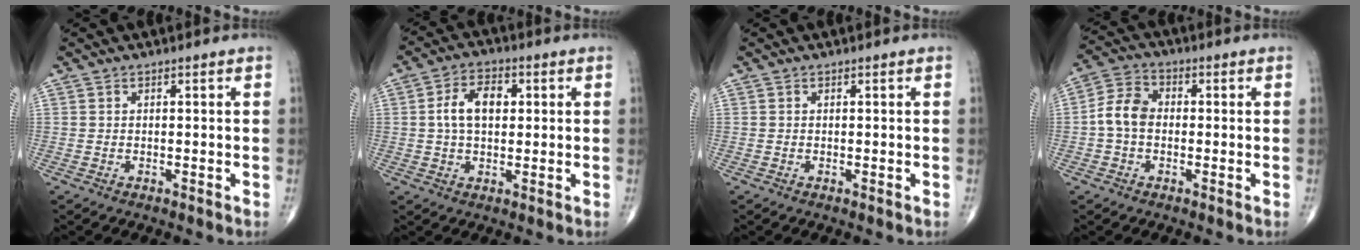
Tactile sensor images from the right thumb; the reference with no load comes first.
{"total": 7.8, "force": [1.2, 4.8, 6.0], "torque": [-0.101, 0.014, 0.015]}
{"total": 0.0}
{"total": 6.7, "force": [-0.7, 4.9, 4.5], "torque": [-0.081, 0.023, -0.024]}